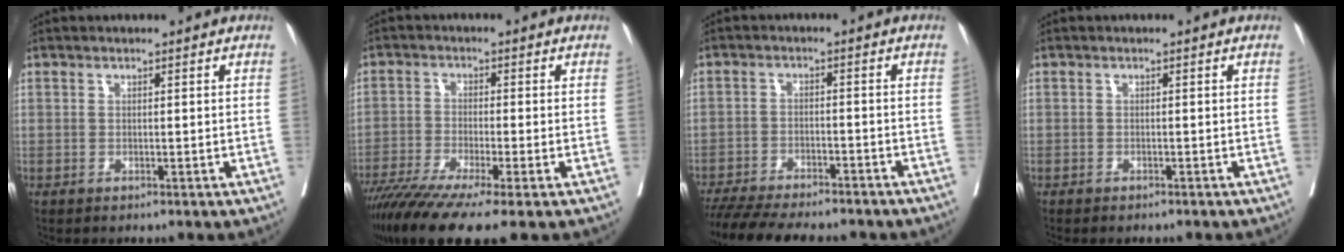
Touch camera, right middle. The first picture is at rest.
{"total": 11.4, "force": [-8.2, 0.2, 7.9], "torque": [-0.134, -0.026, -0.137]}
{"total": 17.3, "force": [-15.3, 3.3, 7.4], "torque": [-0.151, -0.024, -0.213]}
{"total": 3.7, "force": [-3.3, 0.8, 1.6], "torque": [-0.025, -0.007, -0.039]}